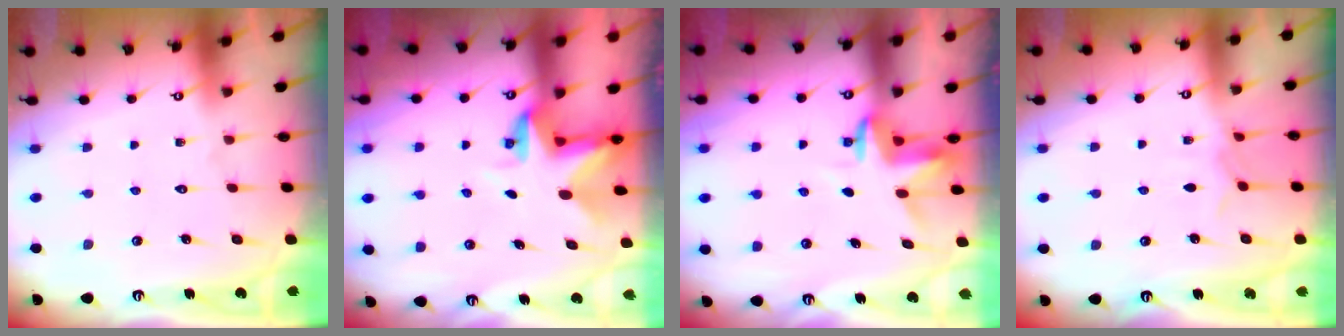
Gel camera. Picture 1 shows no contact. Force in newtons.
{"total": 3.9, "press": 3.8, "slide": 0.3}
{"total": 3.5, "press": 3.5, "slide": 0.2}
{"total": 5.2, "press": 5.1, "slide": 0.6}